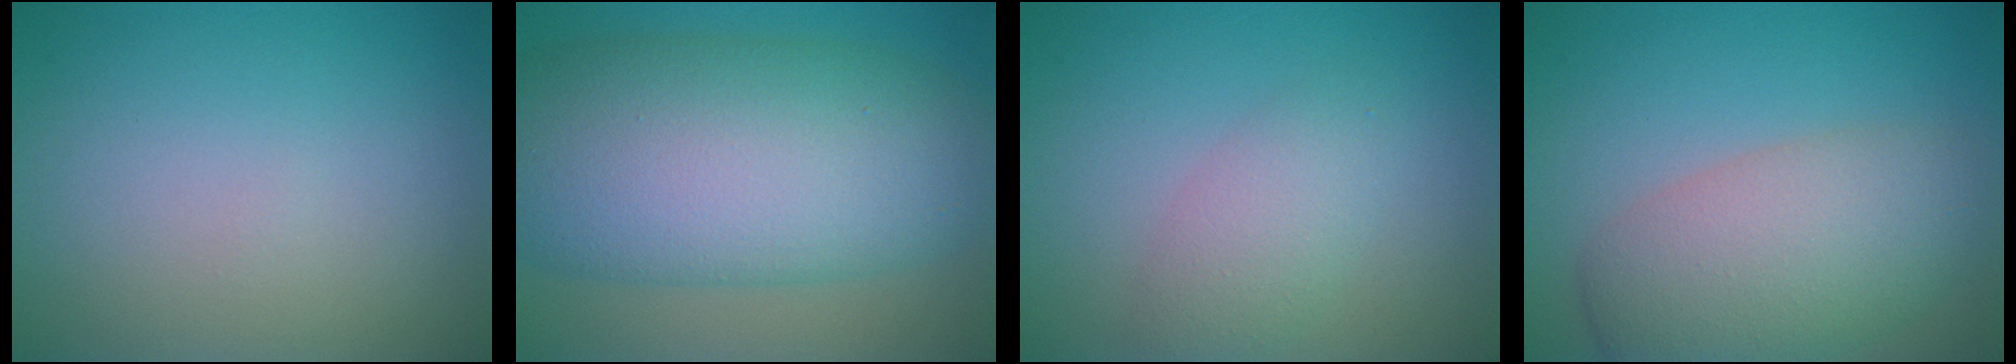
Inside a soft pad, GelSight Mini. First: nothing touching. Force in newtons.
{"total": 14.2, "press": 14.2, "slide": 0.1}
{"total": 3.0, "press": 3.0, "slide": 0.1}
{"total": 7.0, "press": 7.0, "slide": 0.2}